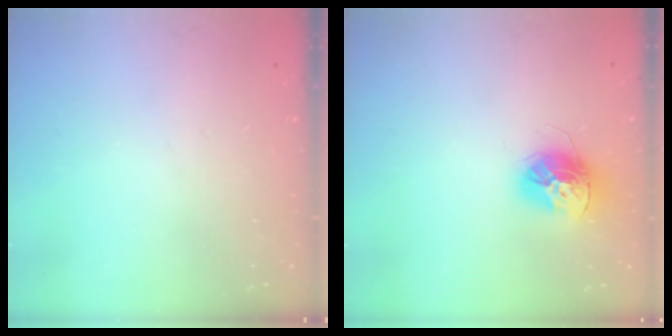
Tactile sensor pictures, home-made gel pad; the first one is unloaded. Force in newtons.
{"total": 13.5, "press": 13.5, "slide": 1.0}